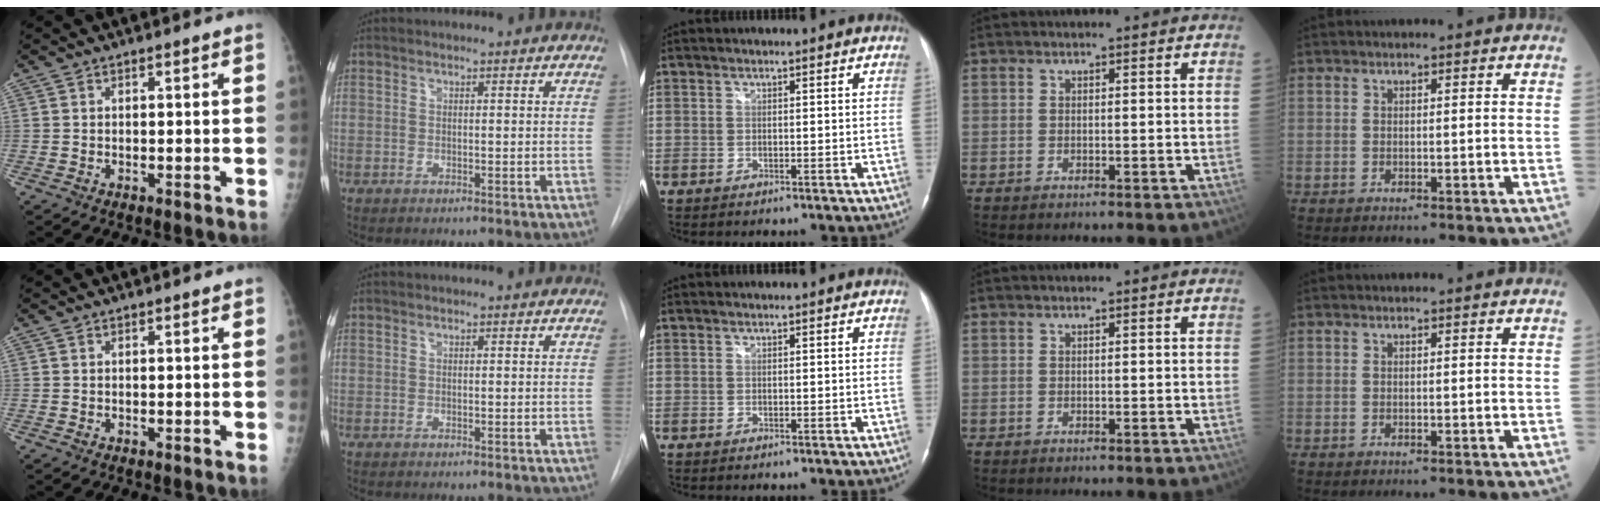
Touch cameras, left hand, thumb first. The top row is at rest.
{}